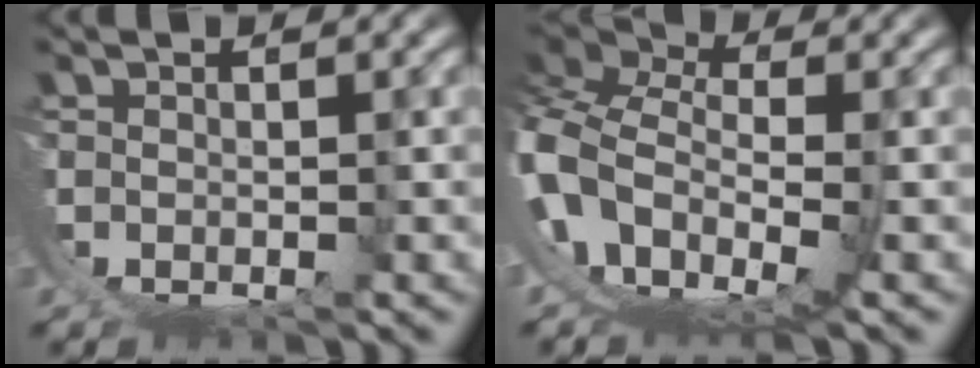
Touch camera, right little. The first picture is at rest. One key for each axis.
{"total": 11.7, "fx": -0.4, "fy": 8.6, "fz": 7.9, "tx": -0.192, "ty": -0.039, "tz": -0.006}